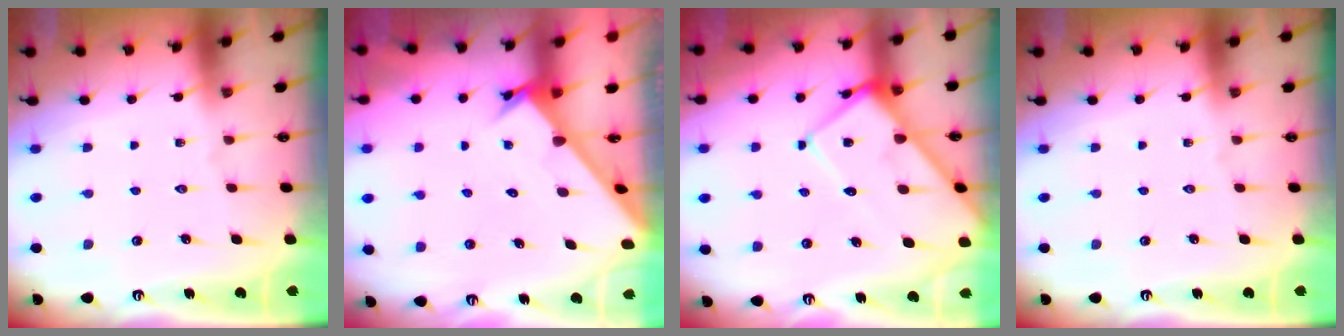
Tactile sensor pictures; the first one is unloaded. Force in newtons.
{"total": 2.4, "press": 2.4, "slide": 0.1}
{"total": 11.1, "press": 11.1, "slide": 1.0}
{"total": 0.0}